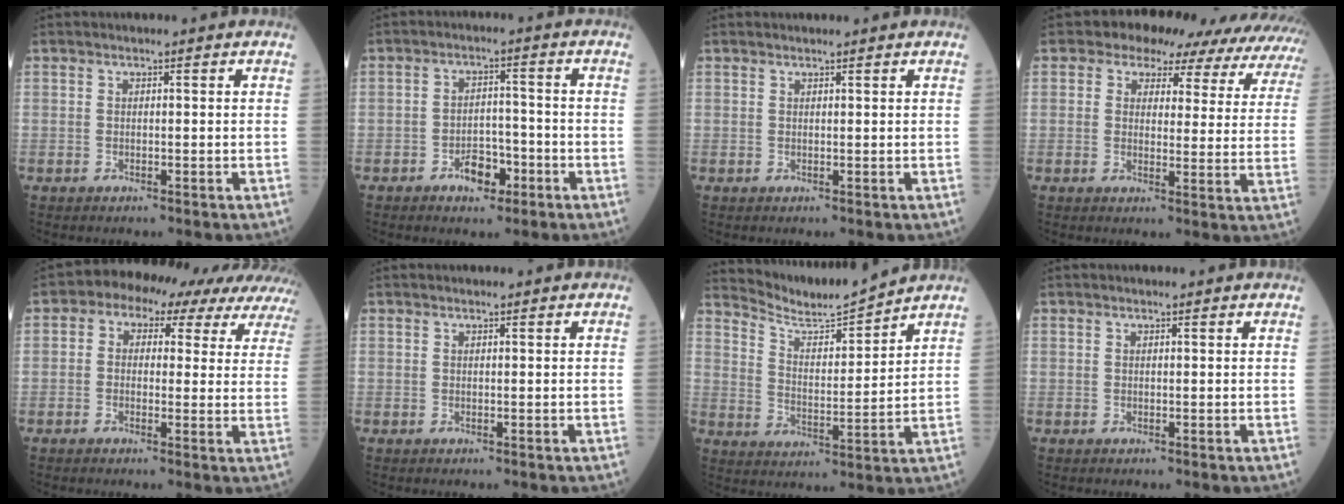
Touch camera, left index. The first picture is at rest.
{"total": 4.5, "force": [-2.5, 2.5, 2.8], "torque": [-0.045, 0.008, -0.039]}
{"total": 1.7, "force": [1.6, 0.1, 0.4], "torque": [-0.008, 0.008, 0.026]}
{"total": 16.7, "force": [14.9, 6.5, 3.8], "torque": [-0.018, -0.017, 0.132]}
{"total": 13.1, "force": [10.0, 6.3, 5.6], "torque": [-0.062, 0.043, 0.102]}
{"total": 1.0, "force": [1.0, 0.0, 0.2], "torque": [-0.006, 0.003, 0.018]}
{"total": 9.1, "force": [9.0, -0.8, 0.7], "torque": [-0.035, -0.008, 0.169]}
{"total": 1.6, "force": [1.5, 0.1, 0.3], "torque": [-0.010, 0.004, 0.020]}